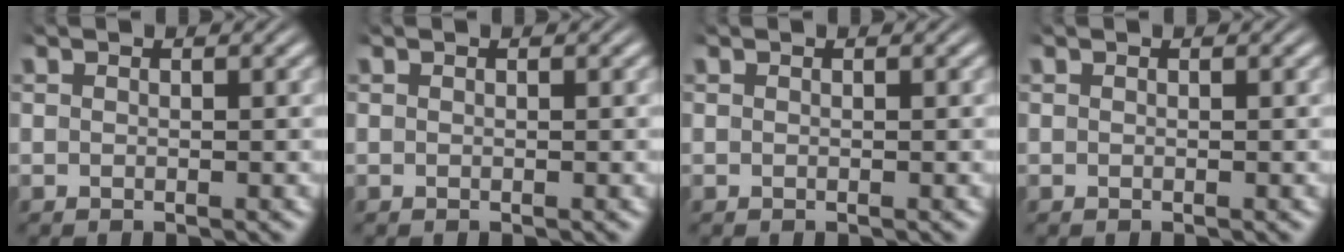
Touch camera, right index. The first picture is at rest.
{"total": 0.0}
{"total": 0.0}
{"total": 0.0}